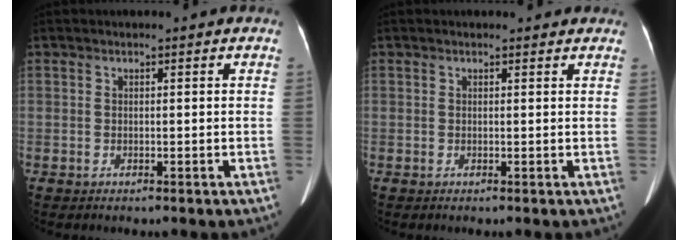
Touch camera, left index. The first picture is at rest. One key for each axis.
{"total": 2.2, "fx": 2.1, "fy": 0.7, "fz": 0.5, "tx": -0.008, "ty": 0.007, "tz": 0.016}